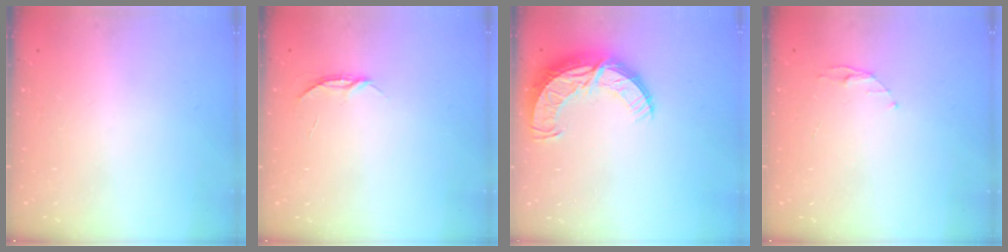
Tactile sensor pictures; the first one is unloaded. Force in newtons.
{"total": 3.6, "press": 3.6, "slide": 0.5}
{"total": 11.7, "press": 11.7, "slide": 0.9}
{"total": 4.4, "press": 4.4, "slide": 0.5}